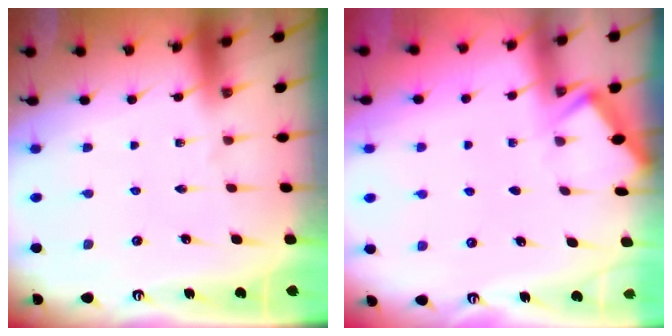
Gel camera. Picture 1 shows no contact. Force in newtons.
{"total": 2.0, "press": 2.0, "slide": 0.3}